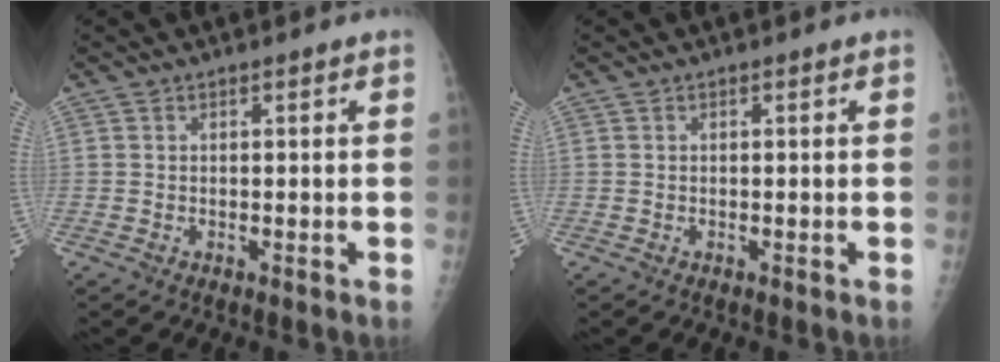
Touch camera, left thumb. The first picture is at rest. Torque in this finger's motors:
{"motor_torque": [-0.03, -0.02, 0.00, 0.00, 0.00]}